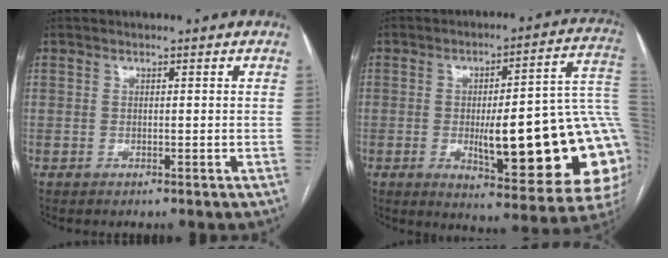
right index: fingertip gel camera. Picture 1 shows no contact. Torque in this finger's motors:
{"motor_torque": [2.14, 0.00, 1.04, 0.21]}